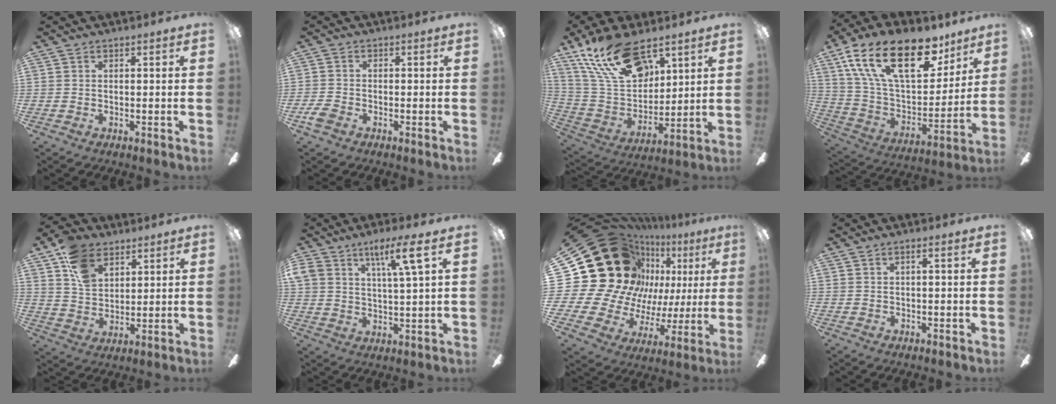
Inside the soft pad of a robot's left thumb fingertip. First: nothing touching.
{"total": 3.1, "force": [-1.8, 1.9, 1.8], "torque": [-0.045, 0.004, -0.037]}
{"total": 20.6, "force": [13.1, 10.5, 12.0], "torque": [-0.247, -0.056, 0.237]}
{"total": 26.6, "force": [14.7, 13.1, 17.9], "torque": [-0.320, -0.079, 0.254]}
{"total": 12.0, "force": [7.0, 7.8, 5.9], "torque": [-0.114, -0.013, 0.136]}
{"total": 9.2, "force": [5.4, 2.2, 7.2], "torque": [-0.134, -0.016, 0.092]}
{"total": 30.0, "force": [11.7, 22.2, 16.4], "torque": [-0.317, -0.101, 0.268]}
{"total": 1.0, "force": [0.1, 0.1, 1.0], "torque": [-0.018, 0.001, 0.000]}